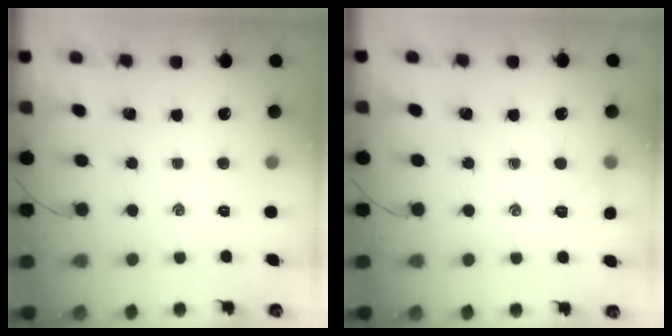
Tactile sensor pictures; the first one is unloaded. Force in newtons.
{"total": 5.8, "press": 5.6, "slide": 1.7}